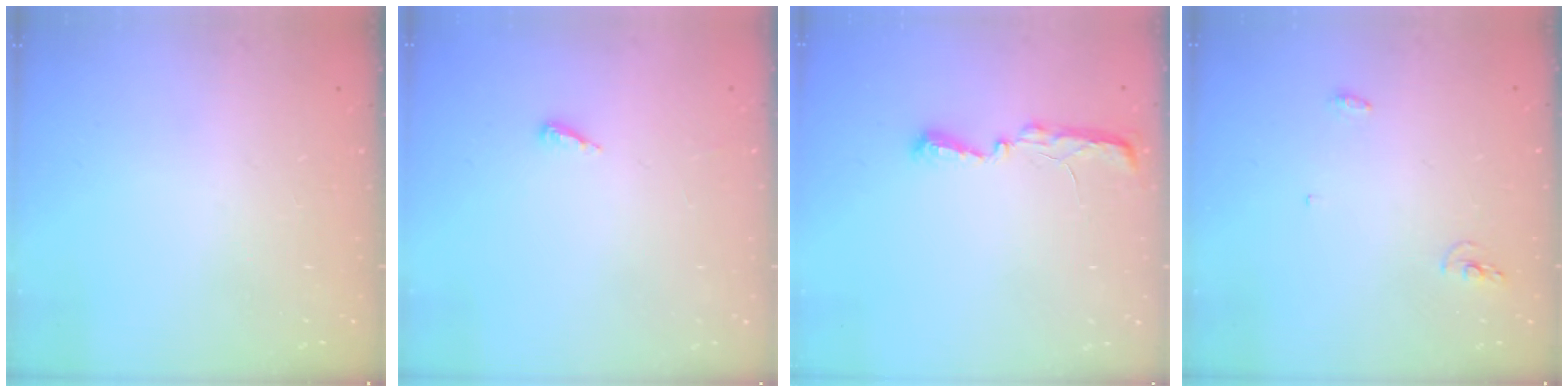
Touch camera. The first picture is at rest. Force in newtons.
{"total": 2.8, "press": 2.8, "slide": 0.2}
{"total": 5.4, "press": 5.3, "slide": 0.7}
{"total": 4.5, "press": 4.2, "slide": 1.5}